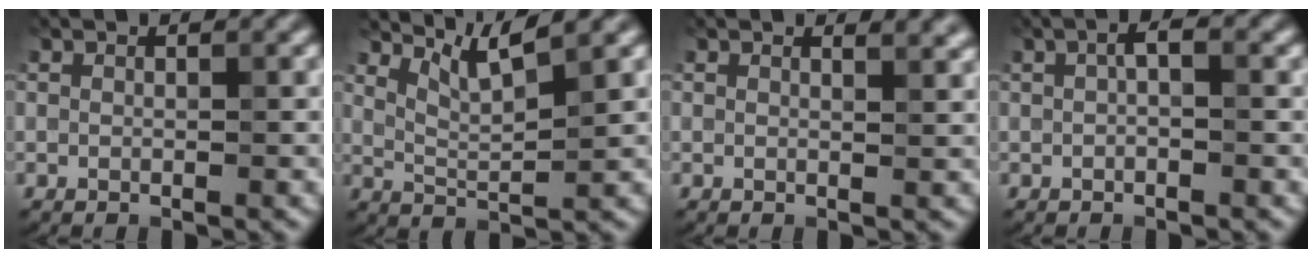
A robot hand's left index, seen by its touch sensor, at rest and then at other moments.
{"total": 3.7, "force": [2.9, 0.5, 2.2], "torque": [-0.039, 0.000, 0.061]}
{"total": 1.8, "force": [1.5, 0.5, 0.8], "torque": [-0.004, 0.000, 0.016]}
{"total": 1.3, "force": [0.1, 0.4, 1.3], "torque": [-0.025, 0.004, 0.001]}